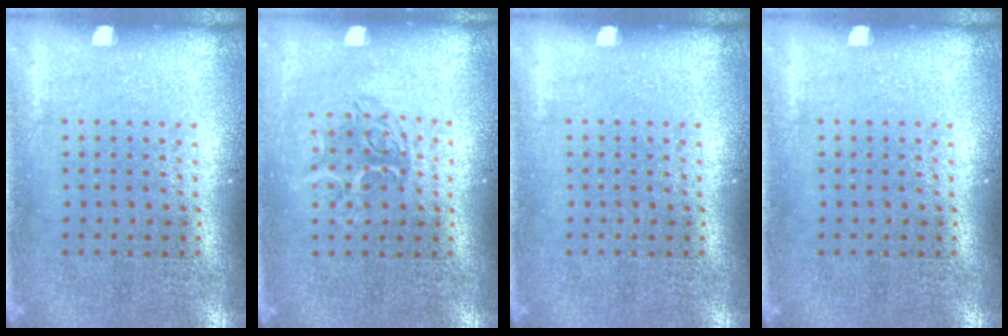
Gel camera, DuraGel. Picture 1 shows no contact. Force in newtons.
{"total": 1.3, "press": 1.0, "slide": 0.7}
{"total": 0.0}
{"total": 0.0}